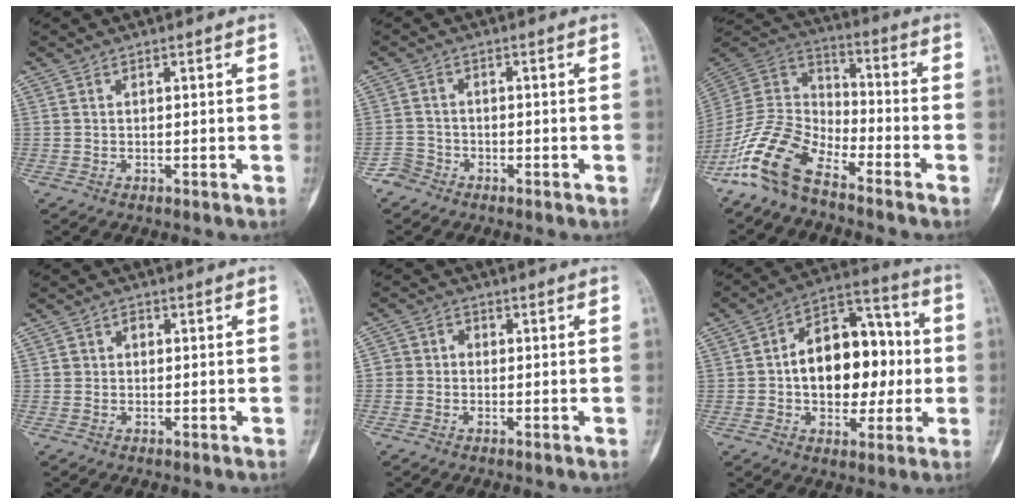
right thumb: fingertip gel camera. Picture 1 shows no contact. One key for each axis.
{"total": 2.6, "fx": -2.0, "fy": 1.7, "fz": -0.1, "tx": 0.006, "ty": 0.011, "tz": -0.044}
{"total": 13.2, "fx": -9.6, "fy": 5.8, "fz": 7.0, "tx": -0.135, "ty": 0.075, "tz": -0.198}
{"total": 1.8, "fx": 0.2, "fy": 1.6, "fz": 0.7, "tx": -0.001, "ty": 0.004, "tz": 0.002}
{"total": 3.3, "fx": -0.3, "fy": 3.0, "fz": 1.2, "tx": -0.003, "ty": 0.013, "tz": -0.010}
{"total": 18.9, "fx": 0.1, "fy": 12.2, "fz": 14.4, "tx": -0.166, "ty": 0.035, "tz": 0.000}